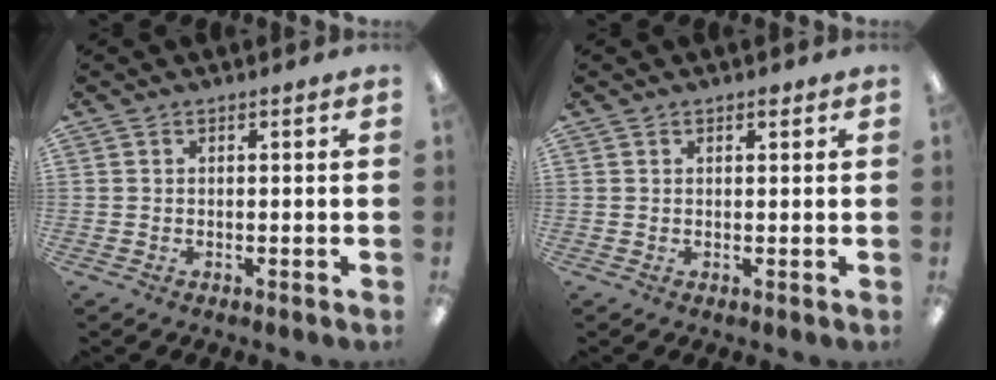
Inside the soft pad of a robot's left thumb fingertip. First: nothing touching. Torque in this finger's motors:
{"motor_torque": [-0.64, -0.08, -0.31, -0.26, 0.03]}